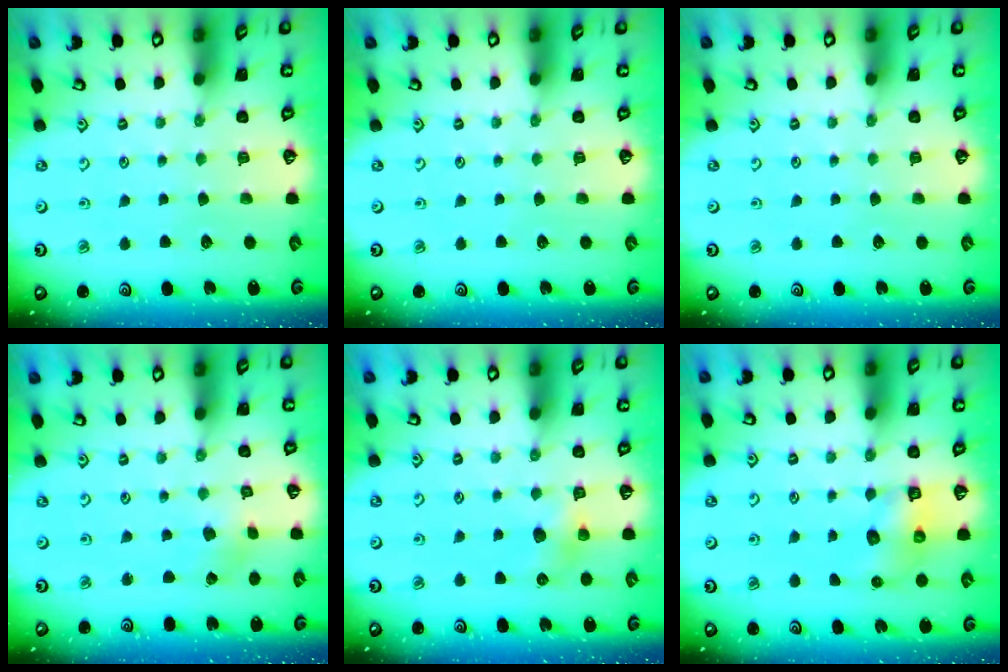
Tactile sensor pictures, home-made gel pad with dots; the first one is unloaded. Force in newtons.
{"total": 0.0}
{"total": 0.0}
{"total": 2.2, "press": 2.2, "slide": 0.4}
{"total": 5.8, "press": 5.8, "slide": 0.4}
{"total": 7.1, "press": 7.0, "slide": 0.3}